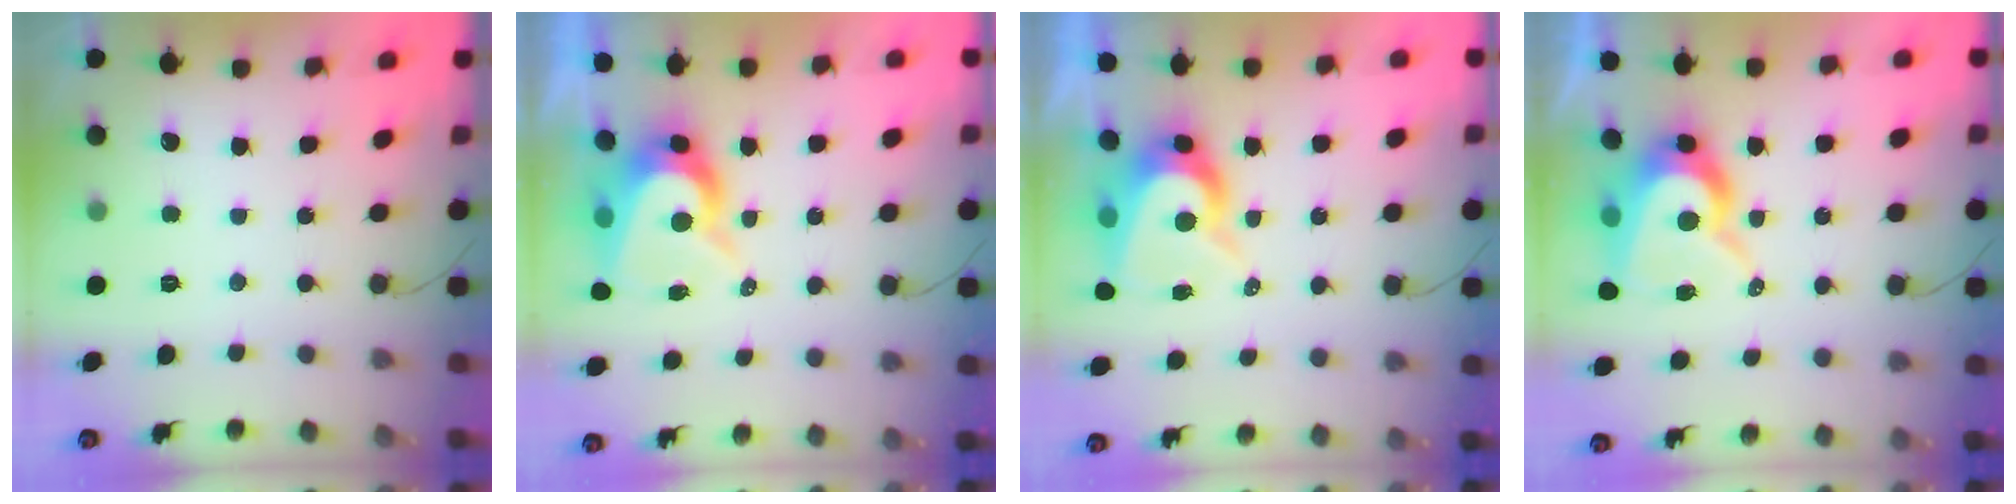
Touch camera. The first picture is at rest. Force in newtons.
{"total": 9.2, "press": 9.2, "slide": 0.9}
{"total": 8.8, "press": 8.8, "slide": 0.9}
{"total": 11.7, "press": 11.6, "slide": 1.2}